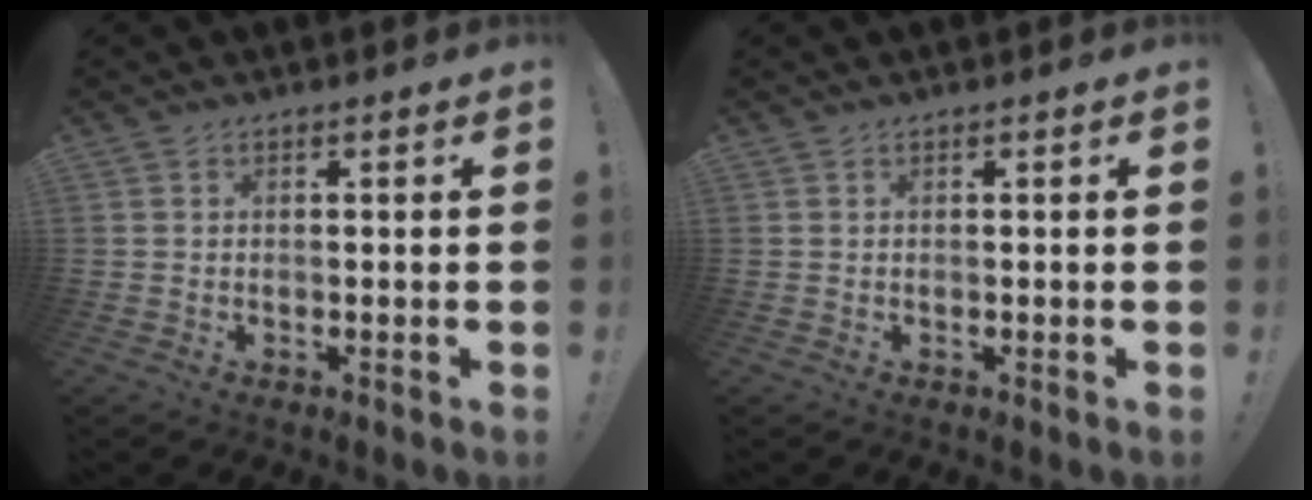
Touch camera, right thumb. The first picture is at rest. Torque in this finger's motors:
{"motor_torque": [0.00, 0.00, -0.03, 0.04, 0.00]}